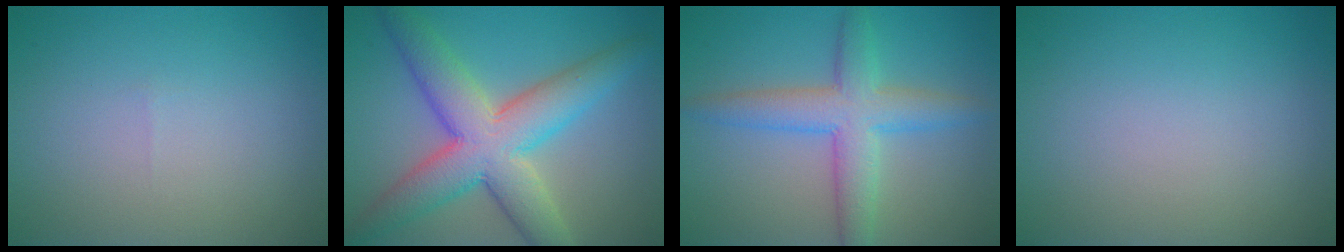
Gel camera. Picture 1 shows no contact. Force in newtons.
{"total": 9.0, "press": 9.0, "slide": 0.3}
{"total": 5.3, "press": 5.3, "slide": 0.2}
{"total": 0.0}